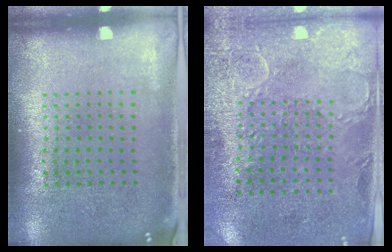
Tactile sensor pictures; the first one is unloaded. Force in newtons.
{"total": 2.9, "press": 2.3, "slide": 1.8}